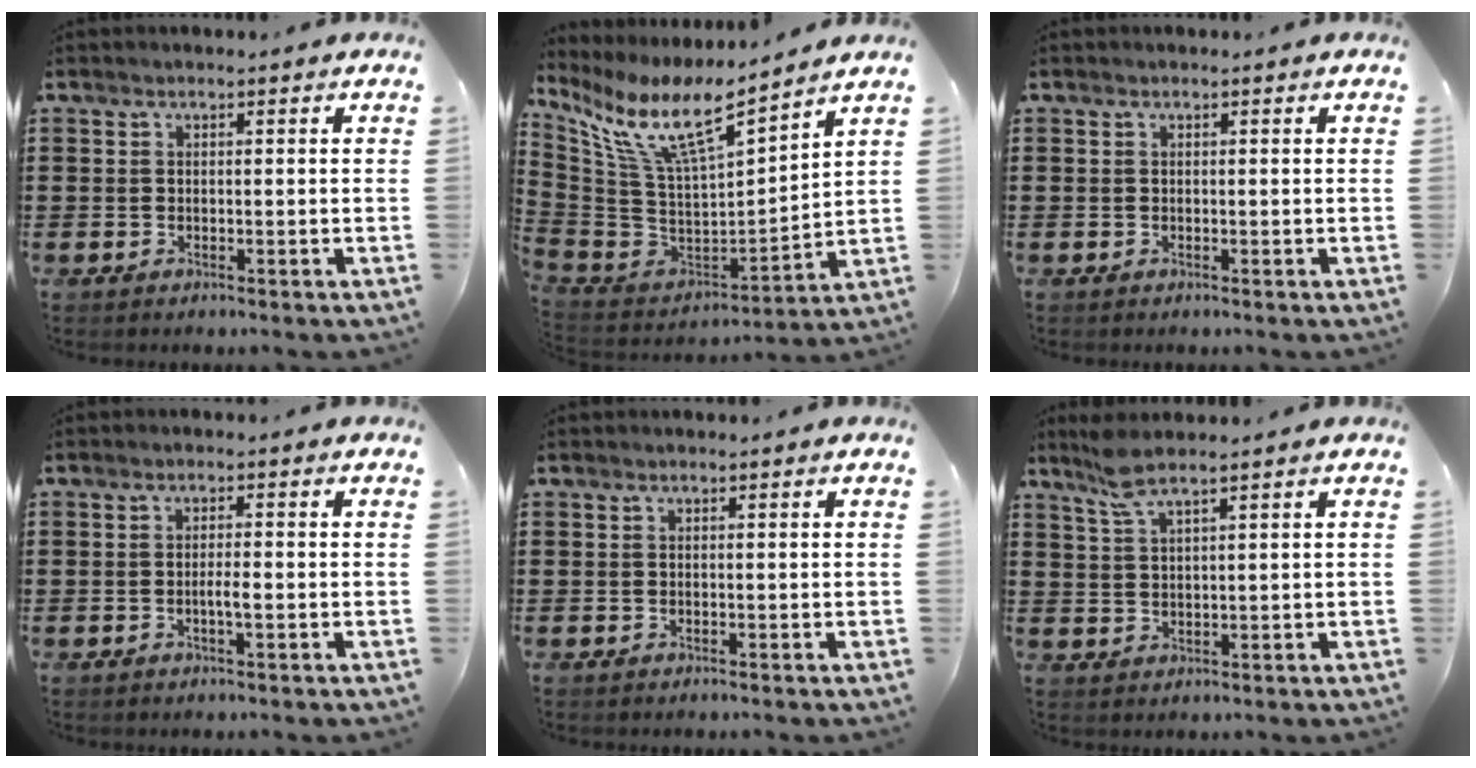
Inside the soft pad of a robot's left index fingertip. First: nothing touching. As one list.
[{"total": 12.1, "force": [8.0, 2.6, 8.6], "torque": [-0.195, -0.053, 0.136]}, {"total": 0.0}, {"total": 2.2, "force": [-0.5, 0.3, 2.1], "torque": [-0.038, 0.000, -0.009]}, {"total": 0.0}, {"total": 4.6, "force": [3.3, 0.6, 3.0], "torque": [-0.068, 0.001, 0.060]}]